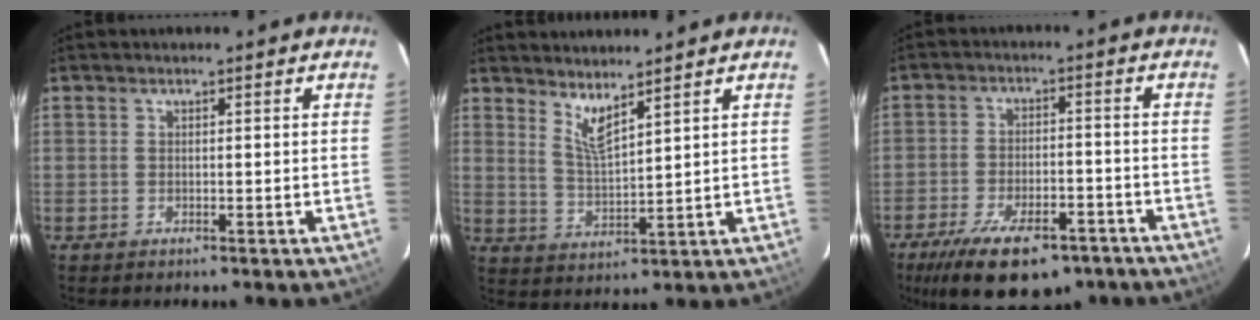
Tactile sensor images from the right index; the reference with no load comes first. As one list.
[{"total": 5.1, "force": [4.1, 0.4, 3.1], "torque": [-0.060, -0.011, 0.078]}, {"total": 17.3, "force": [-11.6, 7.3, 10.5], "torque": [-0.207, -0.022, -0.173]}]